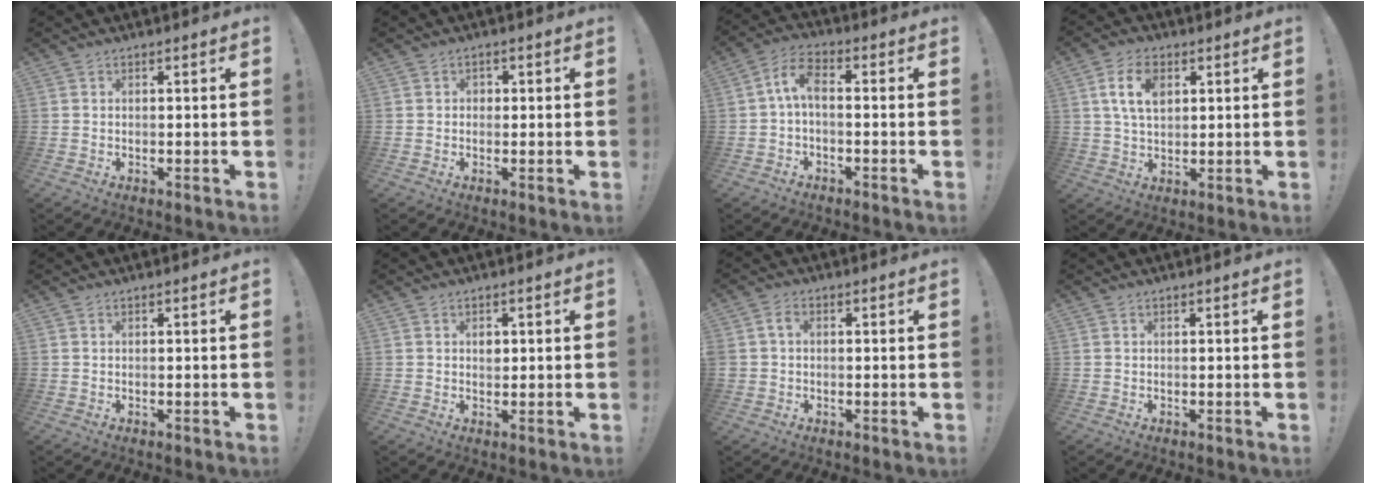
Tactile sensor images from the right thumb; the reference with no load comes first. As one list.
[{"total": 1.5, "force": [-0.4, 1.3, 0.6], "torque": [-0.018, 0.007, -0.007]}, {"total": 6.9, "force": [-0.4, 2.8, 6.3], "torque": [-0.127, 0.006, -0.007]}, {"total": 10.2, "force": [3.3, 6.5, 7.1], "torque": [-0.126, 0.006, 0.062]}, {"total": 0.0}, {"total": 2.3, "force": [0.4, 1.9, 1.2], "torque": [-0.012, 0.000, 0.003]}, {"total": 2.7, "force": [0.1, 2.1, 1.8], "torque": [-0.041, 0.013, 0.003]}, {"total": 0.0}]